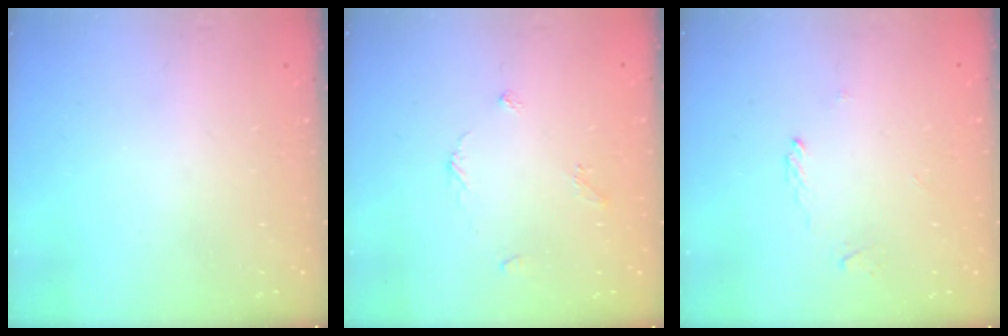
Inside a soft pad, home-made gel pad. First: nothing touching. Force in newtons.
{"total": 2.9, "press": 2.9, "slide": 0.4}
{"total": 1.7, "press": 1.7, "slide": 0.3}